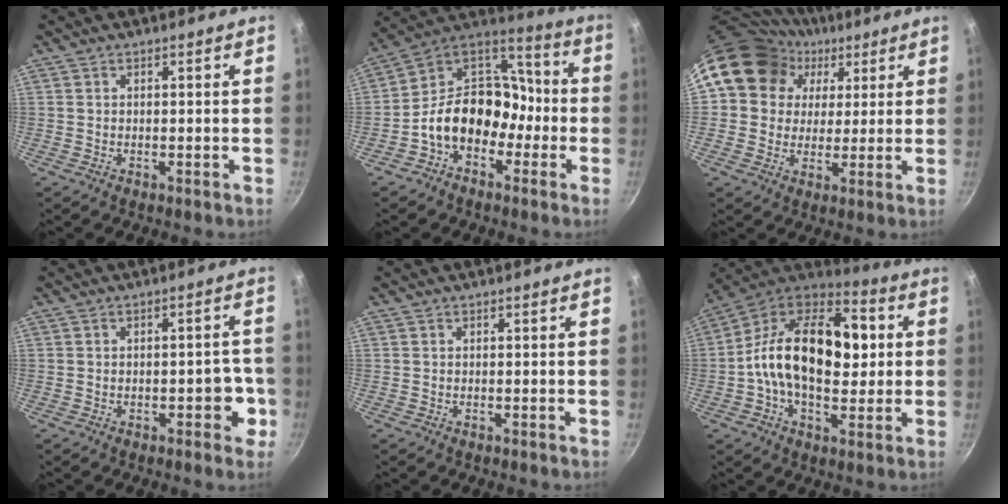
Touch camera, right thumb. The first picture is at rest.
{"total": 15.9, "force": [-5.3, 11.8, 9.2], "torque": [-0.093, 0.077, -0.114]}
{"total": 16.1, "force": [5.6, 13.7, 6.4], "torque": [-0.095, 0.014, 0.087]}
{"total": 5.2, "force": [-1.7, 2.9, 4.0], "torque": [-0.016, 0.020, -0.022]}
{"total": 0.0}
{"total": 23.6, "force": [1.2, 14.4, 18.7], "torque": [-0.289, 0.029, -0.005]}